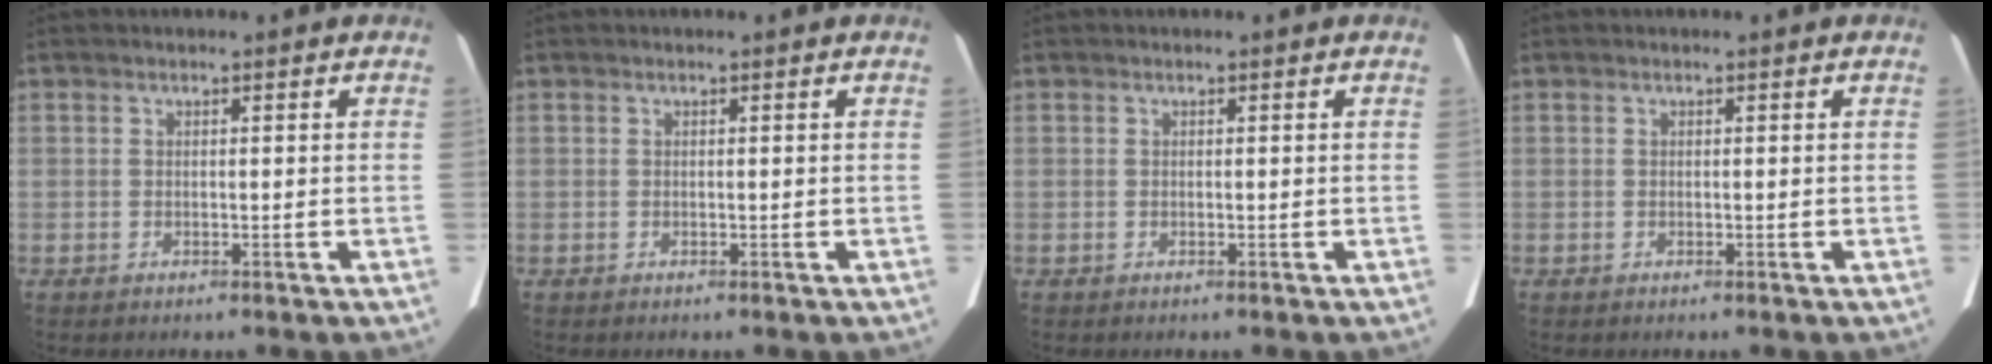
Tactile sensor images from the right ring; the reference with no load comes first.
{"total": 0.0}
{"total": 0.0}
{"total": 0.0}